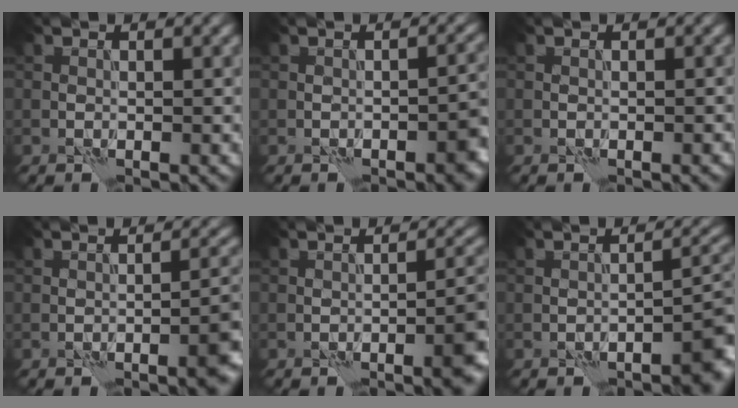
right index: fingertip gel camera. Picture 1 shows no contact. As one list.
[{"total": 2.8, "force": [-1.4, 1.1, 2.2], "torque": [-0.026, 0.007, -0.019]}, {"total": 0.0}, {"total": 4.0, "force": [-2.0, 0.9, 3.3], "torque": [-0.039, 0.009, -0.029]}, {"total": 4.9, "force": [-2.2, 1.3, 4.2], "torque": [-0.048, 0.009, -0.031]}, {"total": 4.0, "force": [-2.4, 0.8, 3.1], "torque": [-0.034, 0.016, -0.034]}]